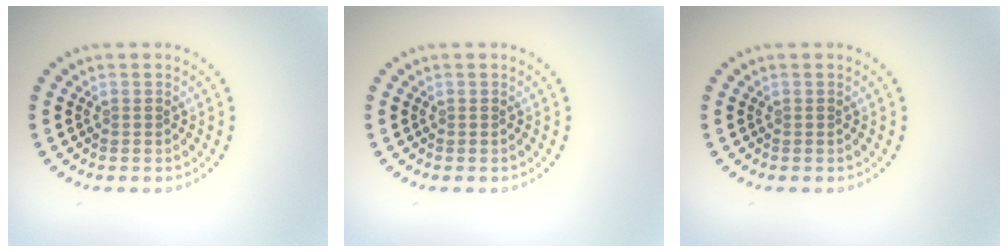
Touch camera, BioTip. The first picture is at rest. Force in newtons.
{"total": 0.0}
{"total": 0.0}